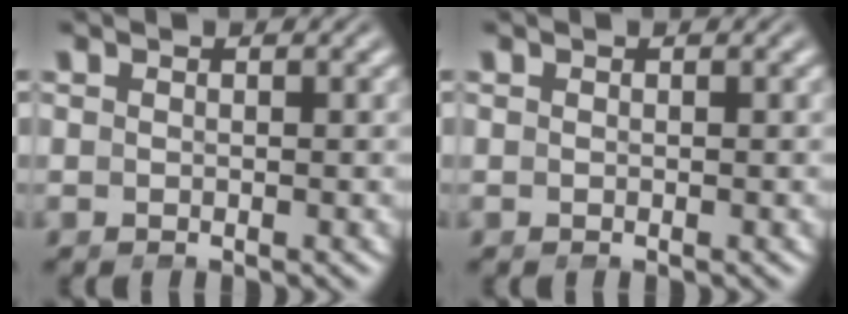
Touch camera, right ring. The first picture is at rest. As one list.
[{"total": 0.0}]